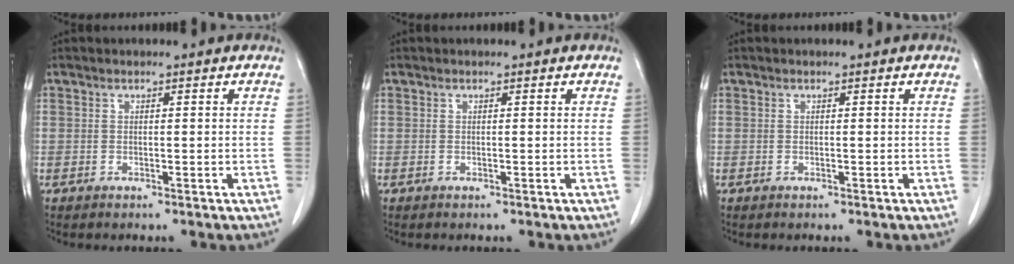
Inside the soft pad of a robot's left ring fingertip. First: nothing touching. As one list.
[{"total": 0.0}, {"total": 0.0}]